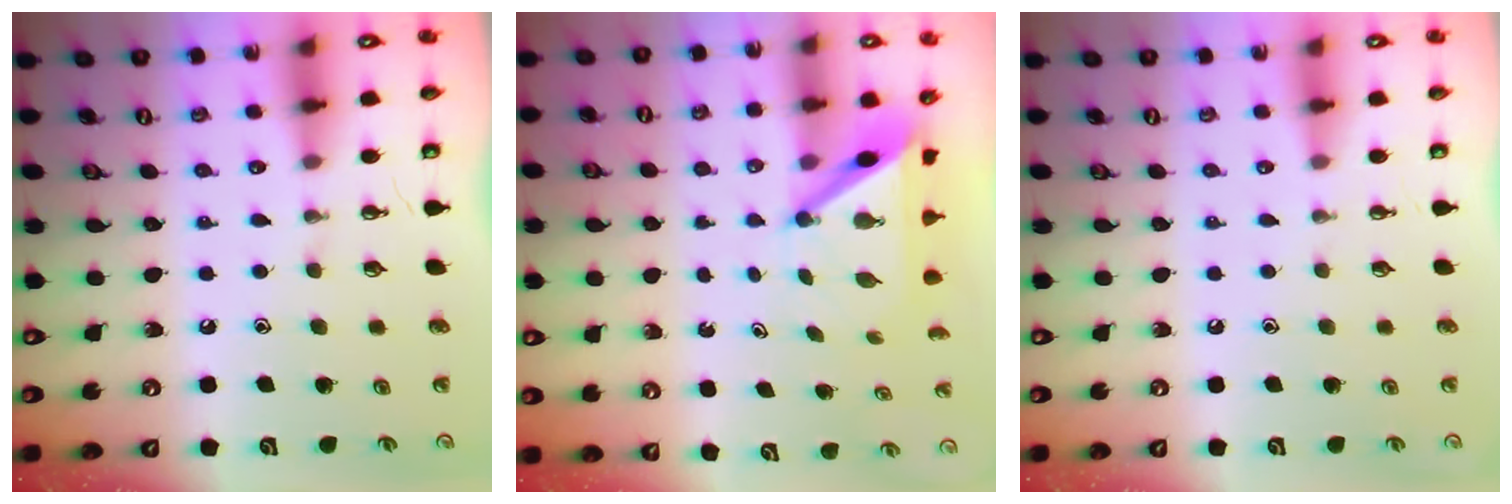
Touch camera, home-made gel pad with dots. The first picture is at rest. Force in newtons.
{"total": 5.9, "press": 5.9, "slide": 0.1}
{"total": 0.0}